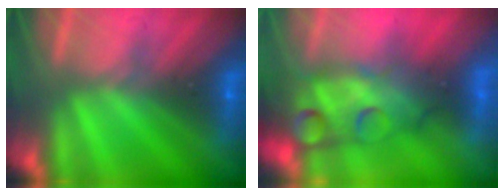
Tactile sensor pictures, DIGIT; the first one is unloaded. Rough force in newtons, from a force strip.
{"total": 7.7}